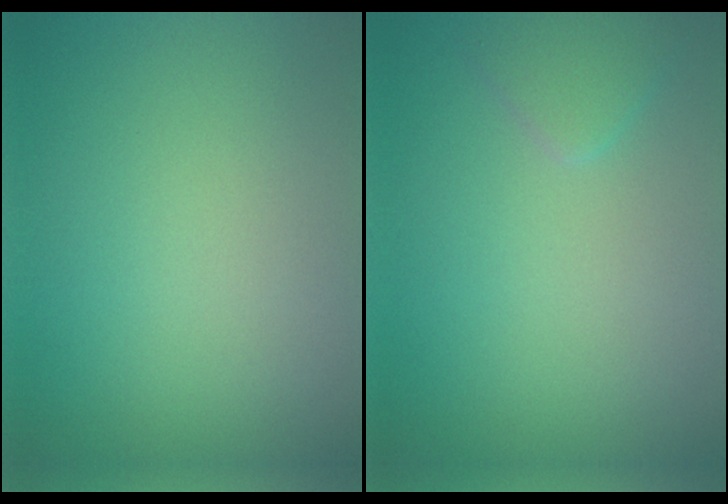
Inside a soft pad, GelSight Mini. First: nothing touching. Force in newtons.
{"total": 1.4, "press": 1.4, "slide": 0.1}